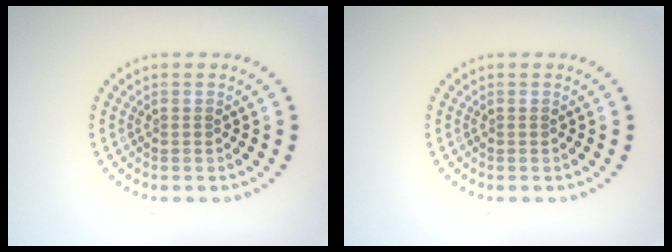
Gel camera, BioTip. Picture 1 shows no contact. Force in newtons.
{"total": 0.0}